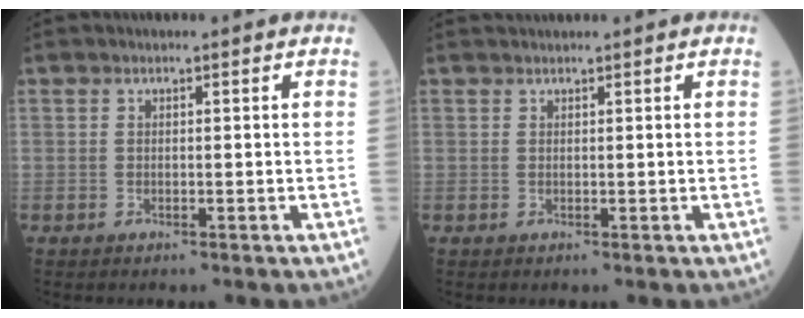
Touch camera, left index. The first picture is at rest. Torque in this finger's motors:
{"motor_torque": [-0.06, 0.21, -0.04, 0.01]}